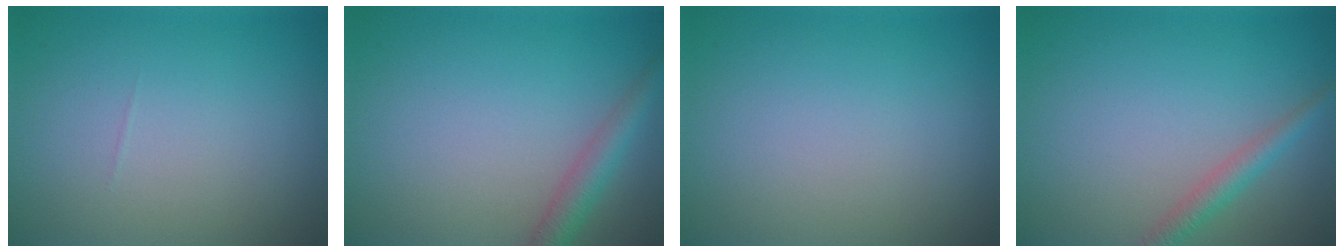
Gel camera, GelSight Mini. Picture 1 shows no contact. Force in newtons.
{"total": 2.8, "press": 2.8, "slide": 0.1}
{"total": 0.0}
{"total": 2.1, "press": 2.1, "slide": 0.0}